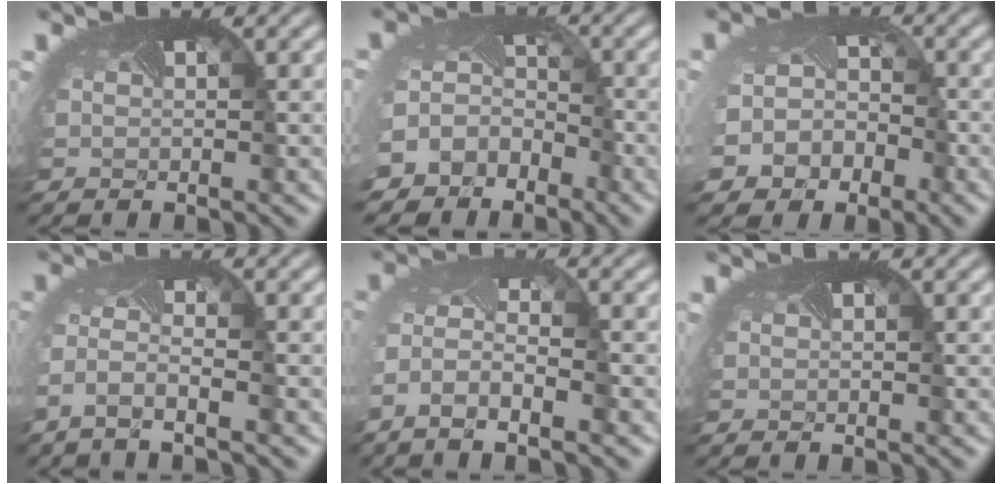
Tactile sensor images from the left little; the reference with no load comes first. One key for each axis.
{"total": 9.5, "fx": -5.2, "fy": 7.7, "fz": 2.0, "tx": -0.075, "ty": -0.043, "tz": -0.066}
{"total": 7.2, "fx": -4.0, "fy": 5.7, "fz": 1.8, "tx": -0.032, "ty": -0.027, "tz": -0.060}
{"total": 2.9, "fx": -2.4, "fy": 0.3, "fz": 1.8, "tx": -0.050, "ty": -0.007, "tz": -0.052}
{"total": 4.9, "fx": -3.2, "fy": 1.5, "fz": 3.3, "tx": -0.079, "ty": -0.012, "tz": -0.062}
{"total": 0.0}